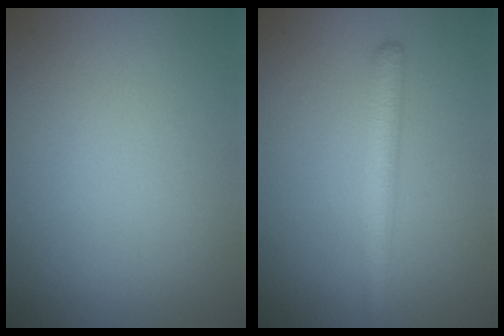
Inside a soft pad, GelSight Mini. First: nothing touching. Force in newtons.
{"total": 2.9, "press": 2.9, "slide": 0.1}